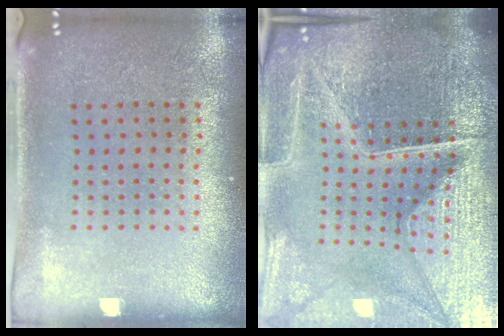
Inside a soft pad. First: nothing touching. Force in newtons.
{"total": 6.8, "press": 6.0, "slide": 3.1}